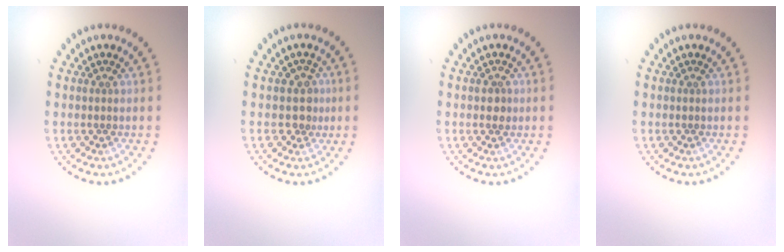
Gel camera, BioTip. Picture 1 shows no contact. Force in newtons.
{"total": 1.8, "press": 1.5, "slide": 1.1}
{"total": 1.0, "press": 1.0, "slide": 0.1}
{"total": 0.0}